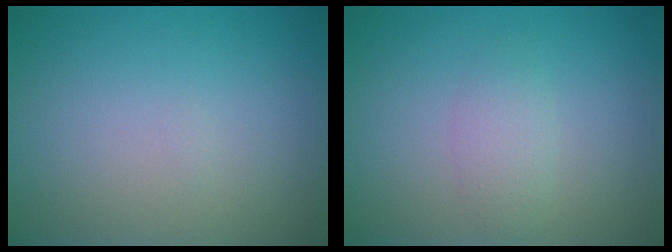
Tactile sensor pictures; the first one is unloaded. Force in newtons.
{"total": 1.5, "press": 1.5, "slide": 0.0}